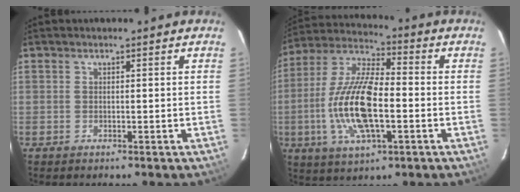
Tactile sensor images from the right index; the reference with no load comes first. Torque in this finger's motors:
{"motor_torque": [2.14, 0.00, 0.58, 0.21]}